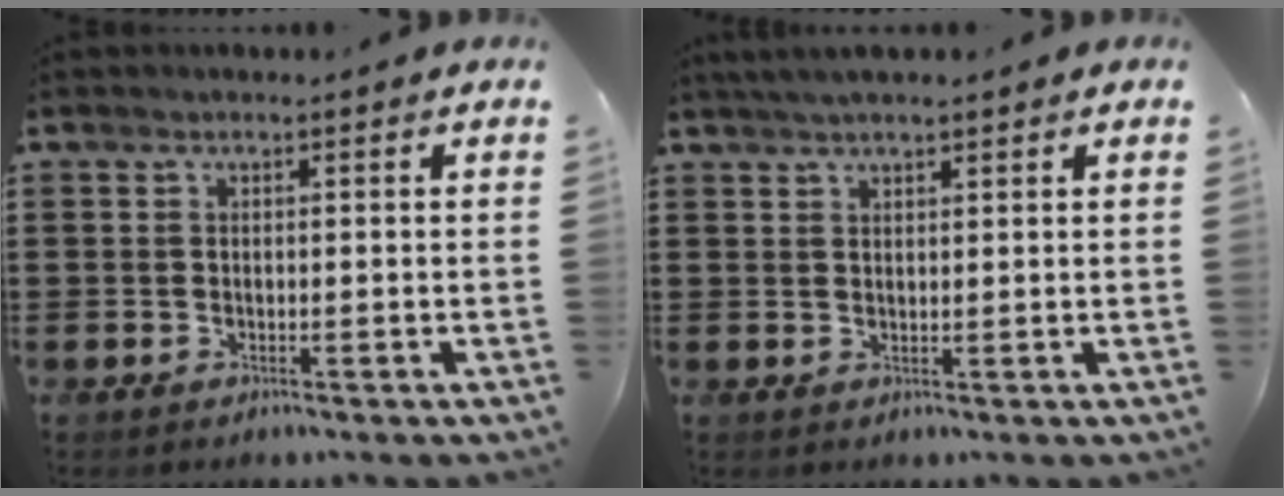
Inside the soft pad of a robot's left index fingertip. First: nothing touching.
{"total": 2.1, "force": [1.8, 0.3, 1.1], "torque": [-0.024, 0.005, 0.033]}